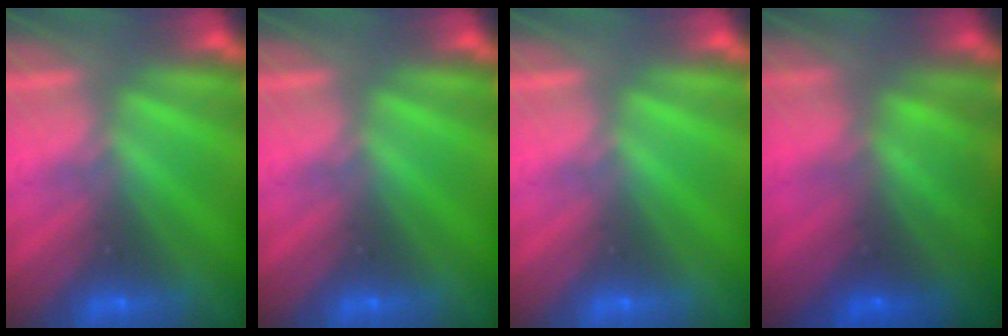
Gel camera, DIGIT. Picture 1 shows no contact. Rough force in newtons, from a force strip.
{"total": 0.0}
{"total": 0.0}
{"total": 7.1}